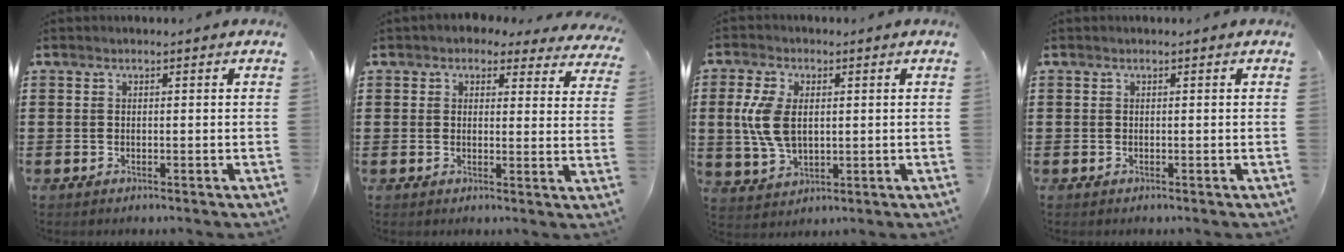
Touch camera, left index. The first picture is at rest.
{"total": 2.7, "force": [2.4, 1.1, 0.7], "torque": [-0.017, -0.007, 0.041]}
{"total": 7.7, "force": [1.0, 4.5, 6.2], "torque": [-0.158, 0.002, 0.010]}
{"total": 0.0}